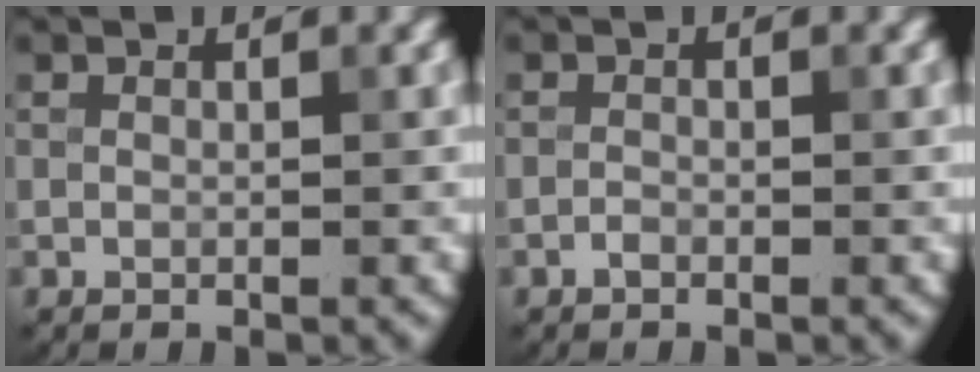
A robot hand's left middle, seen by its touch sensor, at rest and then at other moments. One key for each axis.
{"total": 0.6, "fx": -0.5, "fy": 0.3, "fz": 0.3, "tx": -0.004, "ty": 0.001, "tz": -0.011}